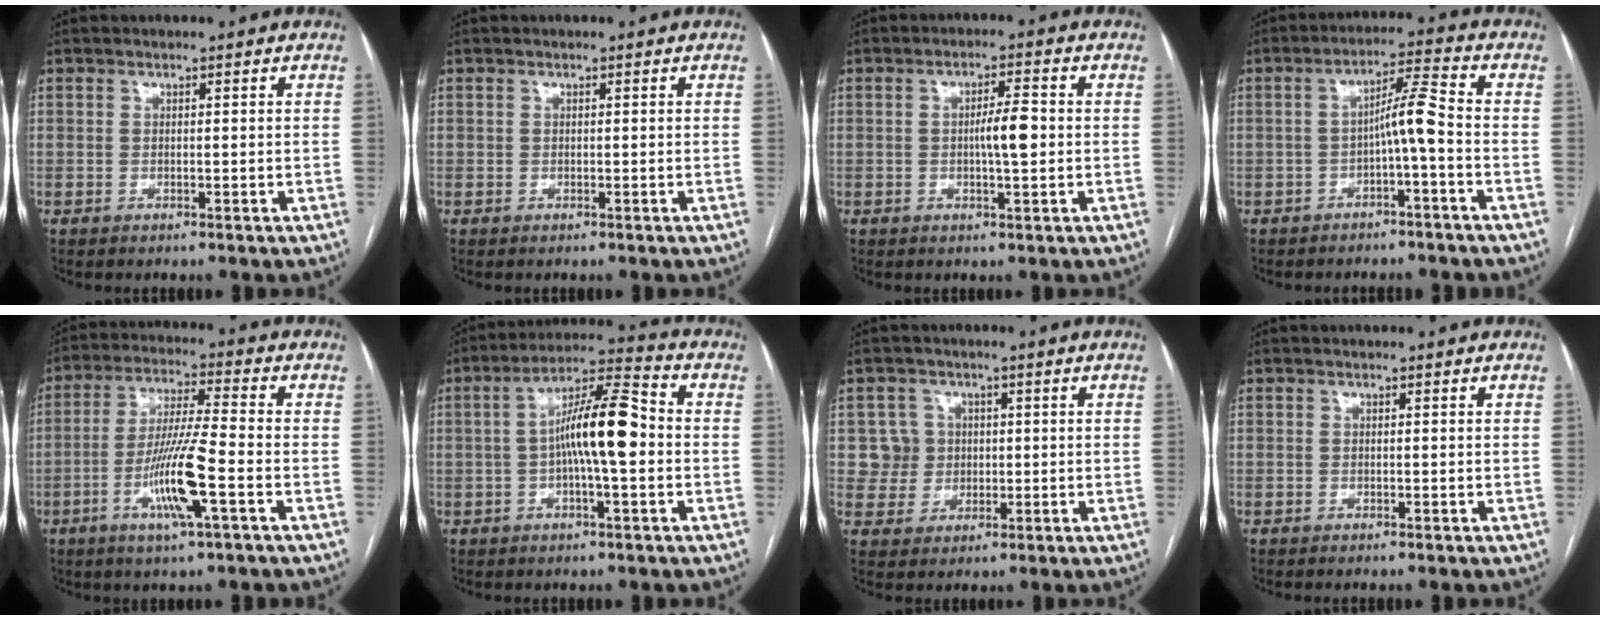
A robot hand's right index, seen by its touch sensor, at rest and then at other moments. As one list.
[{"total": 0.0}, {"total": 4.6, "force": [-0.2, 0.6, 4.5], "torque": [-0.076, 0.004, -0.003]}, {"total": 5.5, "force": [-1.5, -0.1, 5.2], "torque": [-0.088, 0.018, -0.023]}, {"total": 11.0, "force": [-3.9, 0.2, 10.3], "torque": [-0.201, -0.010, -0.074]}, {"total": 11.1, "force": [-0.7, 1.7, 11.0], "torque": [-0.194, 0.027, -0.018]}, {"total": 5.0, "force": [1.0, 4.9, -0.3], "torque": [0.018, 0.015, 0.021]}, {"total": 0.0}]